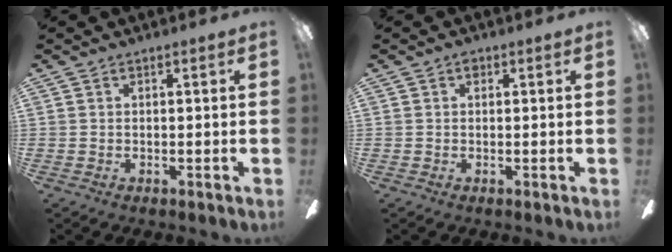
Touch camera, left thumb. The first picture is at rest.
{"total": 1.1, "force": [0.5, 0.7, 0.7], "torque": [-0.007, 0.001, 0.006]}